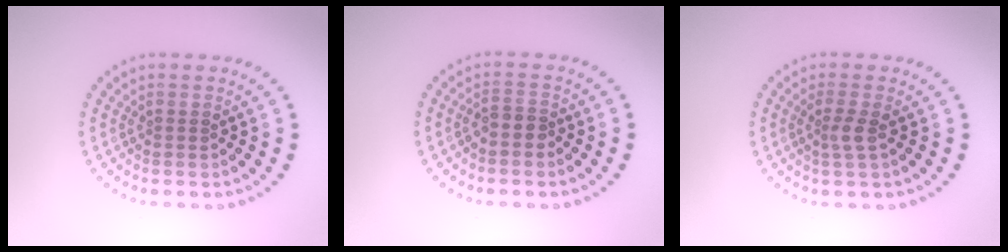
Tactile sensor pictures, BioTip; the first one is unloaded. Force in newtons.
{"total": 1.7, "press": 1.5, "slide": 0.9}
{"total": 1.7, "press": 1.2, "slide": 1.1}